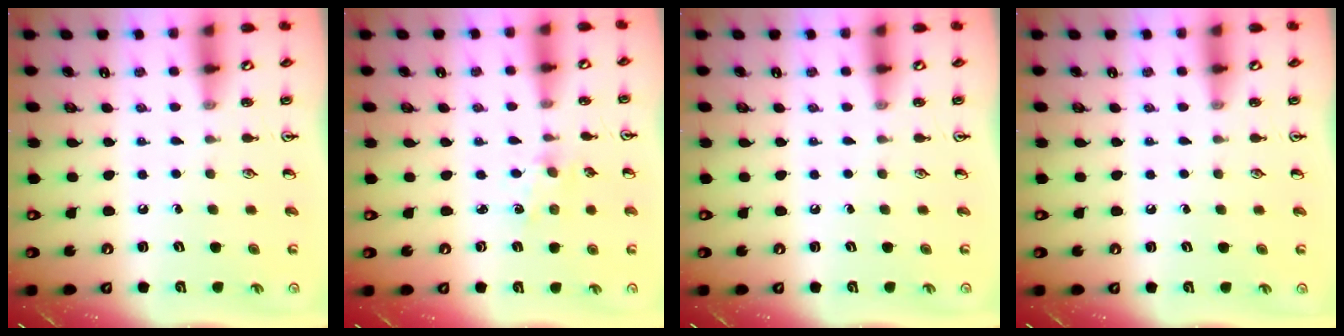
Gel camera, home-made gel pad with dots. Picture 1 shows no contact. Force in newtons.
{"total": 1.6, "press": 1.6, "slide": 0.4}
{"total": 0.0}
{"total": 0.0}